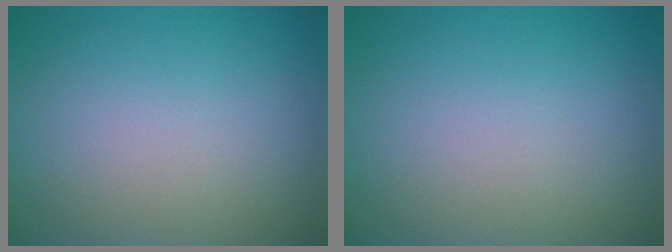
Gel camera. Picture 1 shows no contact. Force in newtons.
{"total": 0.0}